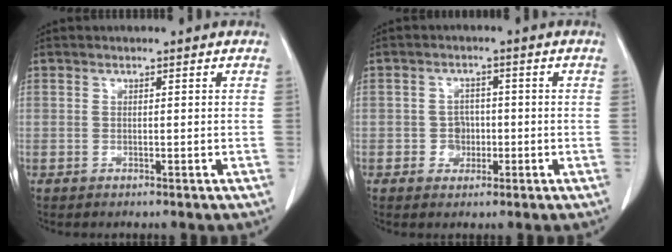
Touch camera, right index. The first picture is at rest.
{"total": 3.0, "force": [-0.6, 2.8, 1.0], "torque": [-0.006, 0.008, -0.006]}